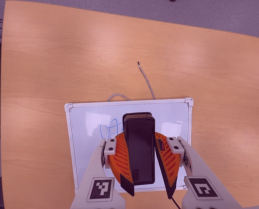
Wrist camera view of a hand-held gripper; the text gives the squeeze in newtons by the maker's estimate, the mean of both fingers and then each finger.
{"total": 11.8, "left": 11.1, "right": 12.4}